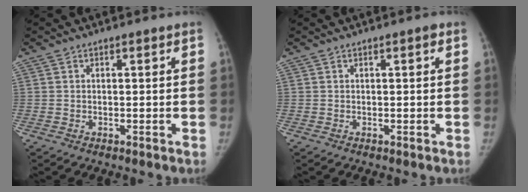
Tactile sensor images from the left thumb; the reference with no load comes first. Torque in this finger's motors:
{"motor_torque": [0.22, -0.05, 0.31, -0.22, 0.06]}